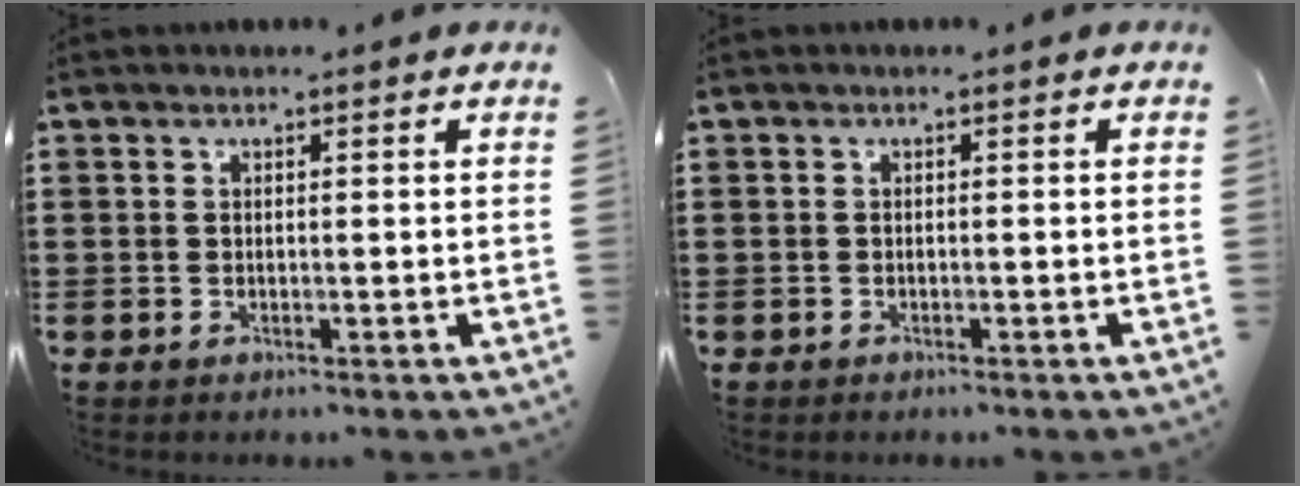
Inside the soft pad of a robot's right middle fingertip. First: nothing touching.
{"total": 0.6, "force": [-0.5, 0.3, 0.0], "torque": [-0.002, 0.001, -0.011]}